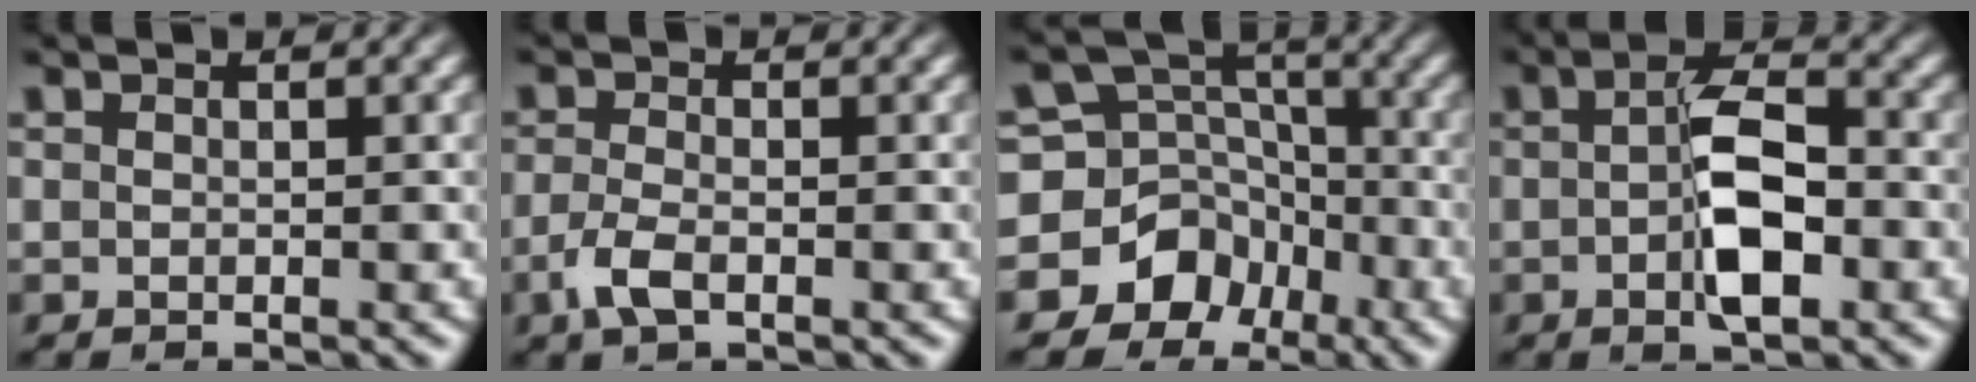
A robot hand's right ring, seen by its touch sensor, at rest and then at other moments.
{"total": 2.3, "force": [-1.4, 0.8, 1.7], "torque": [-0.044, -0.014, -0.018]}
{"total": 12.4, "force": [-2.9, 11.1, 4.6], "torque": [-0.107, -0.055, -0.045]}
{"total": 5.2, "force": [-0.8, 1.8, 4.8], "torque": [-0.078, -0.005, -0.014]}